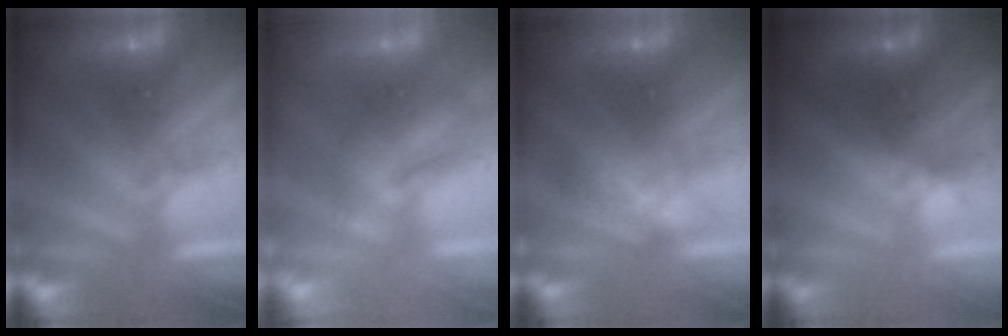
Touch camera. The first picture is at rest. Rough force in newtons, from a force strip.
{"total": 2.3}
{"total": 2.6}
{"total": 1.5}